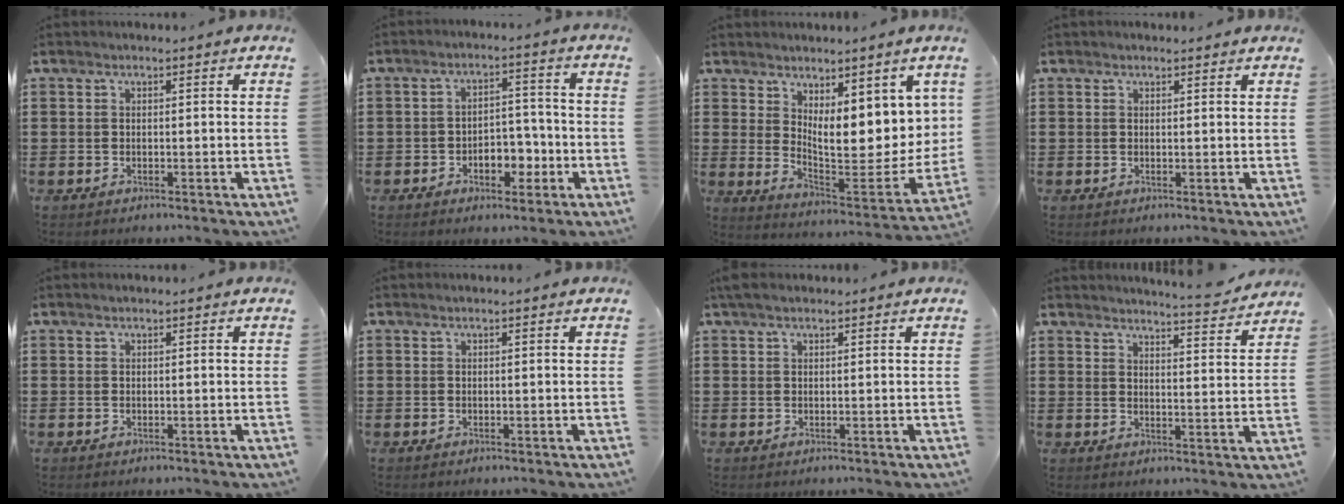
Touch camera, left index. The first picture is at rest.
{"total": 5.2, "force": [-2.3, 3.3, 3.3], "torque": [-0.052, 0.009, -0.045]}
{"total": 7.8, "force": [4.4, 2.9, 5.7], "torque": [-0.096, -0.051, 0.075]}
{"total": 0.7, "force": [0.6, 0.4, 0.0], "torque": [-0.002, 0.003, 0.012]}
{"total": 0.0}
{"total": 0.0}
{"total": 0.9, "force": [0.6, 0.6, 0.4], "torque": [-0.009, 0.005, 0.012]}
{"total": 4.7, "force": [4.6, -0.5, 0.9], "torque": [-0.018, -0.034, 0.078]}